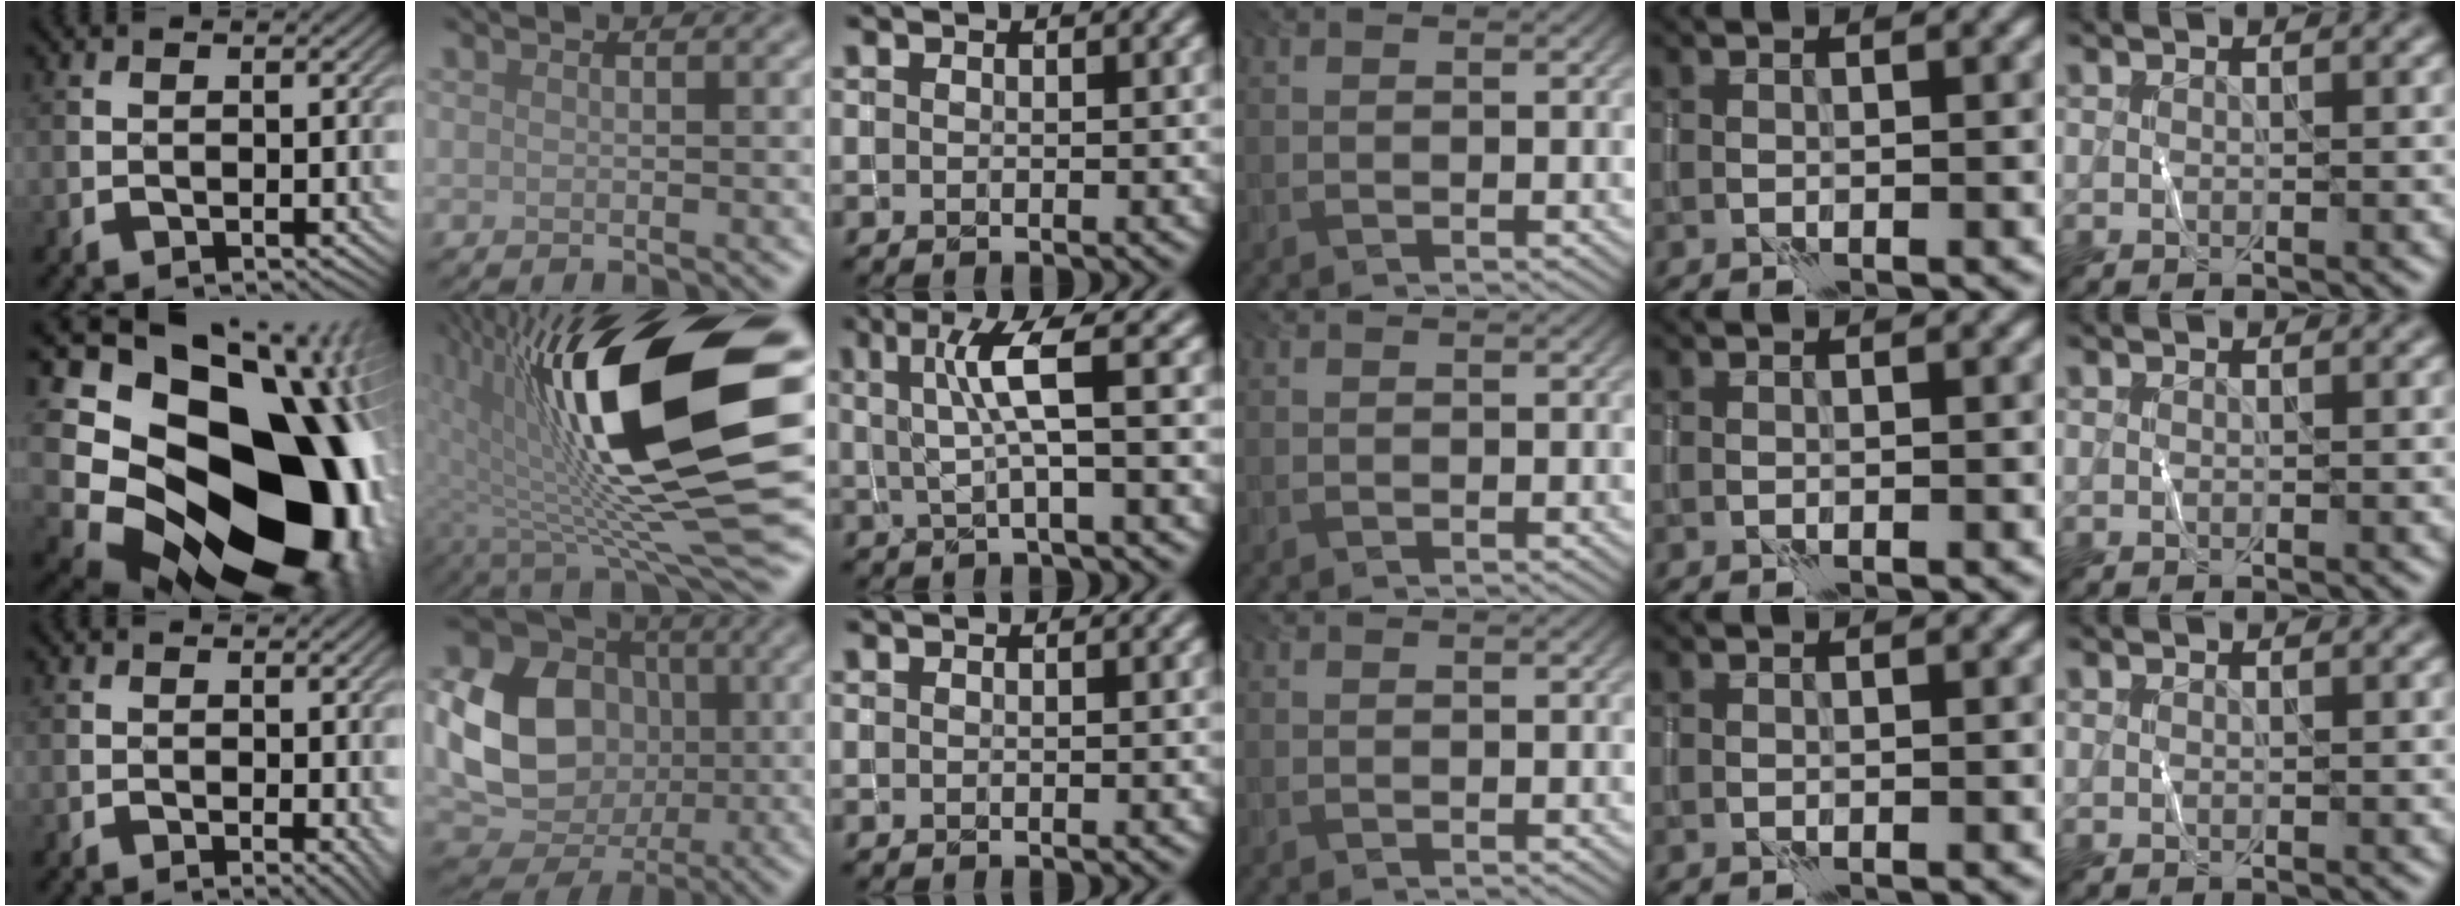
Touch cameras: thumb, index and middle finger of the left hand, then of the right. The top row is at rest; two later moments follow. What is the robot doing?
{"motion": "wrap", "object": "thread"}